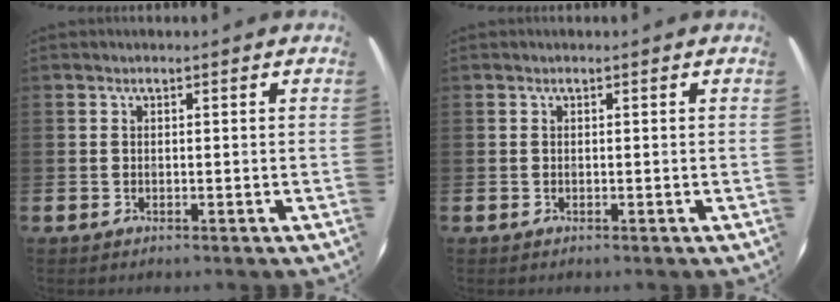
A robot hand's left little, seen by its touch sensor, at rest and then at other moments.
{"total": 0.0}